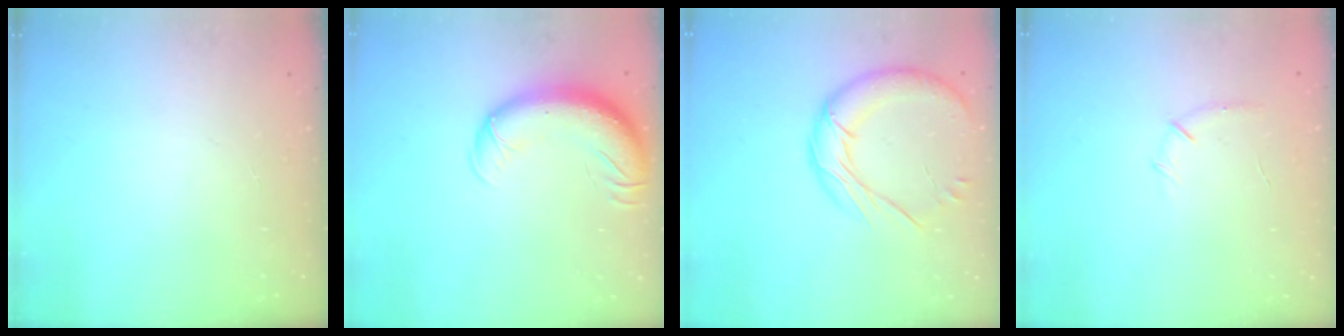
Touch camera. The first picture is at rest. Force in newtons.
{"total": 13.9, "press": 13.5, "slide": 3.1}
{"total": 15.4, "press": 15.3, "slide": 1.5}
{"total": 6.5, "press": 6.3, "slide": 1.8}